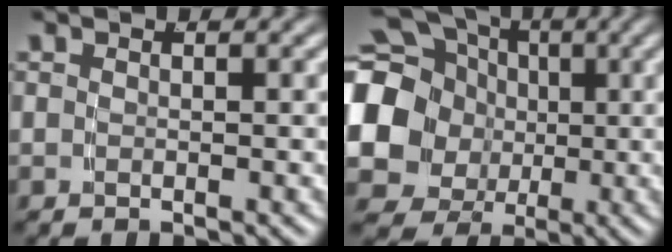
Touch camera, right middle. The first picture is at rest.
{"total": 15.3, "force": [1.4, 13.3, 7.4], "torque": [-0.151, -0.023, 0.009]}